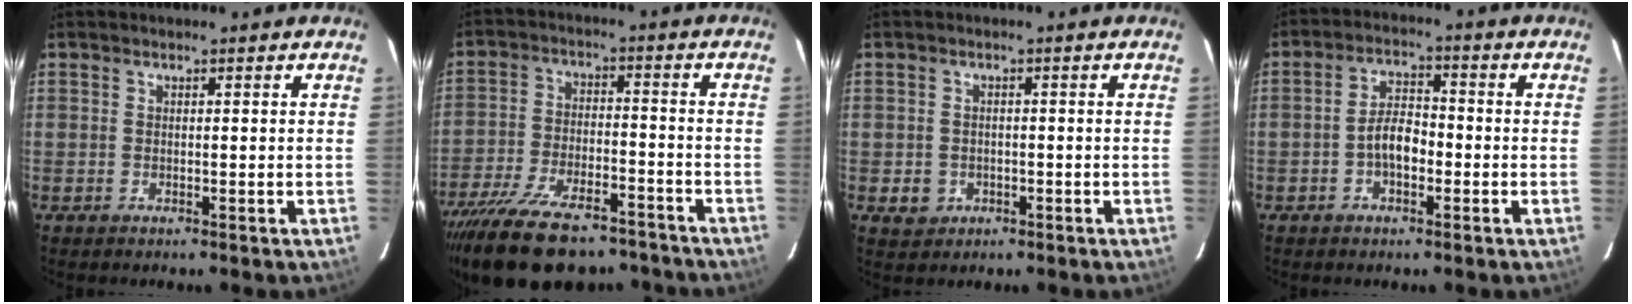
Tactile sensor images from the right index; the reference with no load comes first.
{"total": 22.5, "force": [-18.0, 8.1, 10.7], "torque": [-0.221, -0.023, -0.272]}
{"total": 3.4, "force": [-1.0, 3.2, 0.8], "torque": [-0.023, 0.004, -0.007]}
{"total": 4.9, "force": [-1.7, 2.4, 4.0], "torque": [-0.077, 0.011, -0.031]}